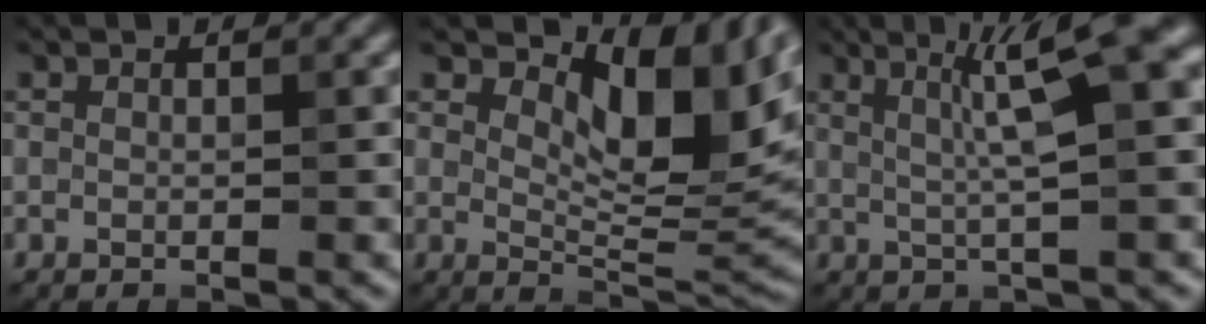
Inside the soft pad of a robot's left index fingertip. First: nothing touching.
{"total": 10.2, "force": [4.1, 4.3, 8.3], "torque": [-0.120, -0.004, 0.070]}
{"total": 6.8, "force": [2.0, 1.0, 6.4], "torque": [-0.091, 0.015, 0.030]}